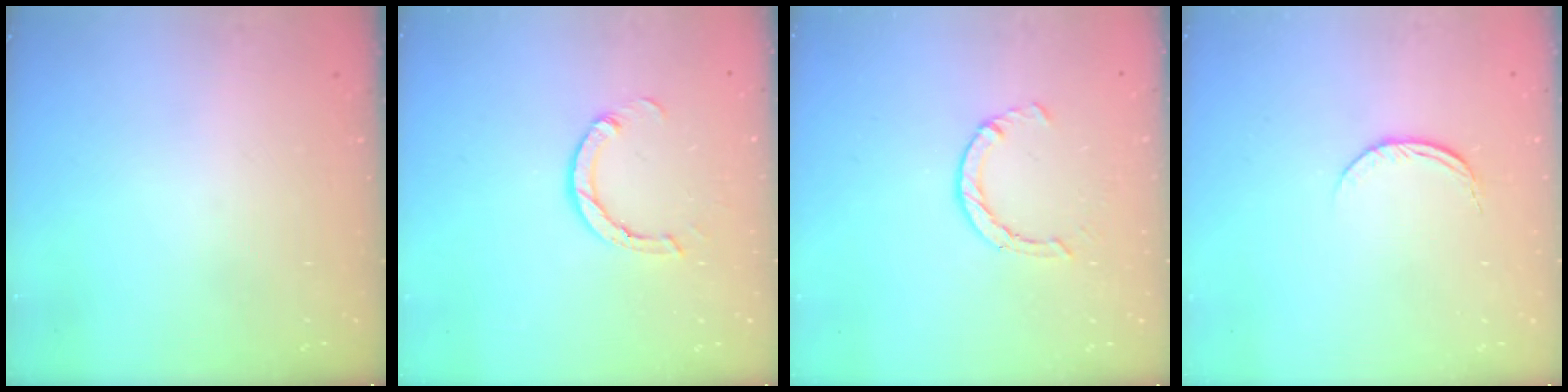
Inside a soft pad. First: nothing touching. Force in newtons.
{"total": 3.4, "press": 3.4, "slide": 0.2}
{"total": 3.4, "press": 3.4, "slide": 0.2}
{"total": 4.9, "press": 4.9, "slide": 0.5}